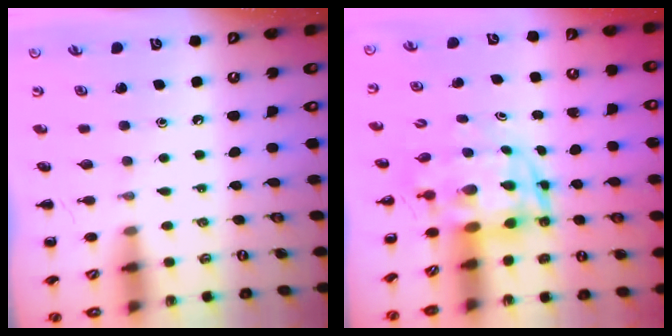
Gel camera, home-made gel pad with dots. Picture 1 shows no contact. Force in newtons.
{"total": 4.3, "press": 4.1, "slide": 1.3}